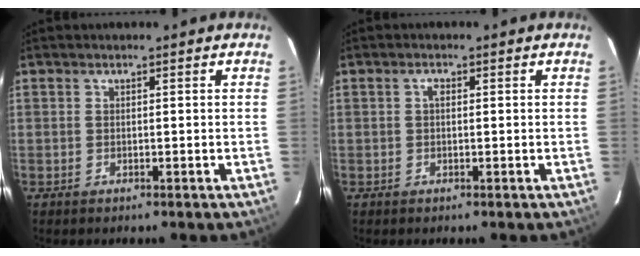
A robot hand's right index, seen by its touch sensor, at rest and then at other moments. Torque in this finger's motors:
{"motor_torque": [0.20, -0.02, 0.10, 0.03]}